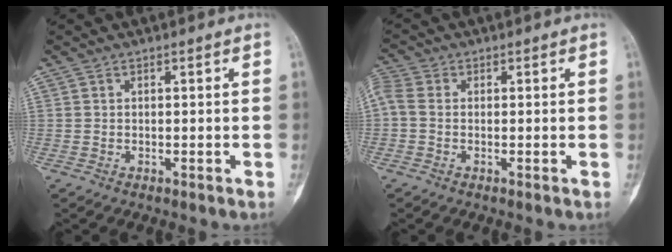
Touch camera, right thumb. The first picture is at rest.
{"total": 3.6, "force": [0.0, 2.5, 2.6], "torque": [-0.074, 0.007, -0.010]}